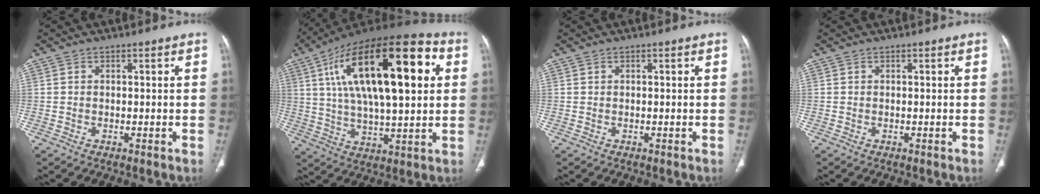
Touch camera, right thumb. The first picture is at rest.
{"total": 29.4, "force": [8.0, 11.5, 25.9], "torque": [-0.424, 0.017, 0.118]}
{"total": 0.0}
{"total": 0.0}